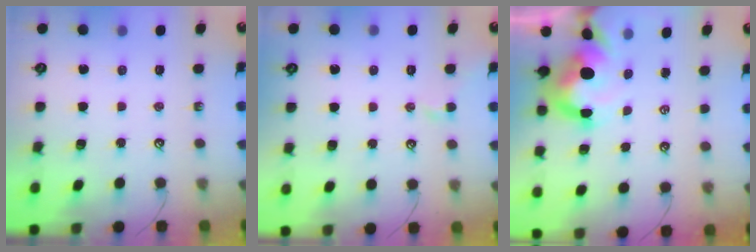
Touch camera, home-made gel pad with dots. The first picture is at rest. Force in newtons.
{"total": 0.0}
{"total": 9.8, "press": 9.7, "slide": 1.4}